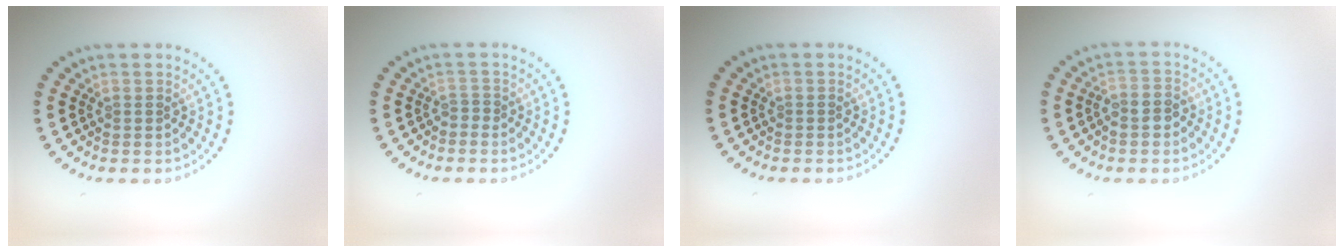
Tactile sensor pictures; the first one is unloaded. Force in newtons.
{"total": 0.7, "press": 0.3, "slide": 0.6}
{"total": 0.0}
{"total": 1.7, "press": 1.5, "slide": 0.8}